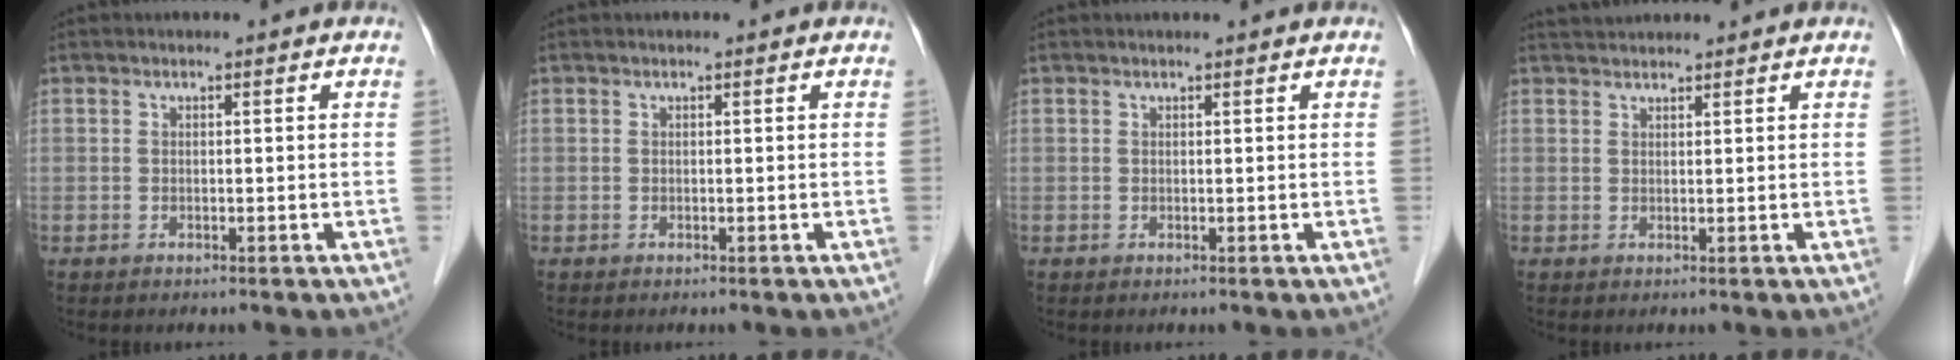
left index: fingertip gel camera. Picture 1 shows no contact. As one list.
[{"total": 0.0}, {"total": 0.5, "force": [0.4, 0.0, 0.3], "torque": [-0.007, 0.005, 0.006]}, {"total": 2.3, "force": [2.3, 0.2, 0.4], "torque": [-0.008, 0.025, 0.043]}]